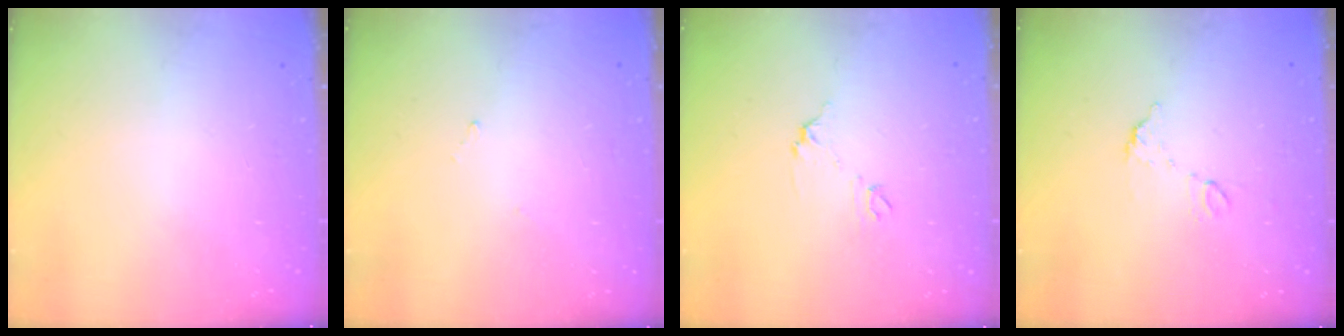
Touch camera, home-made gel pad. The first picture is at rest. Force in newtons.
{"total": 6.6, "press": 6.6, "slide": 0.3}
{"total": 5.5, "press": 5.5, "slide": 0.3}
{"total": 5.8, "press": 5.8, "slide": 0.3}